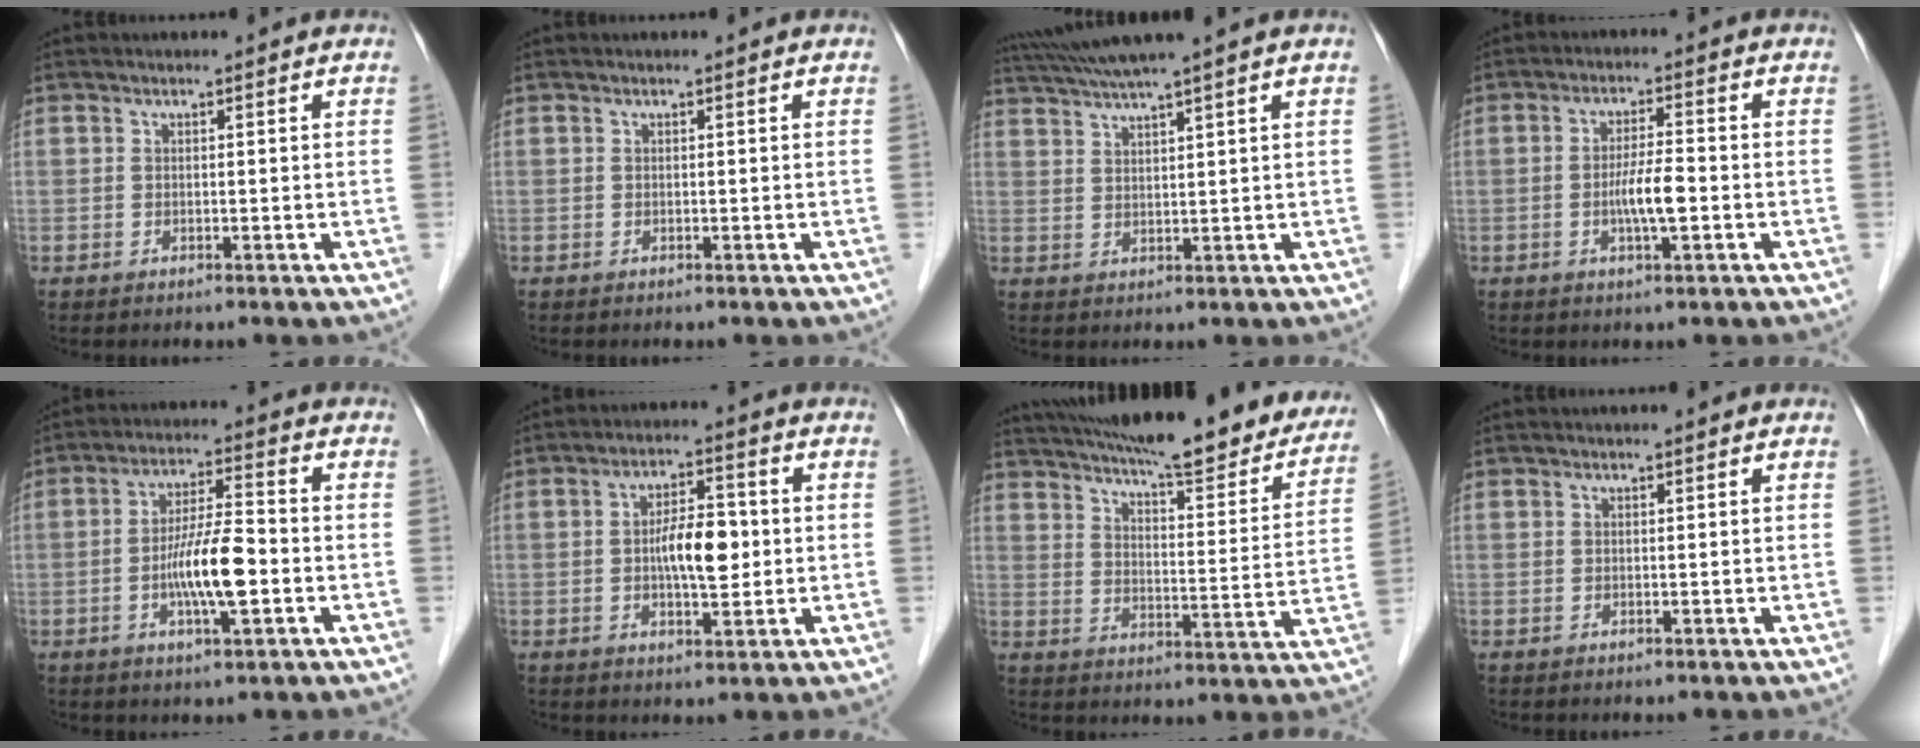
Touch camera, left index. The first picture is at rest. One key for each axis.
{"total": 0.0}
{"total": 6.0, "fx": 4.9, "fy": -1.8, "fz": 3.0, "tx": -0.058, "ty": 0.018, "tz": 0.092}
{"total": 4.7, "fx": -1.3, "fy": 0.5, "fz": 4.5, "tx": -0.089, "ty": -0.004, "tz": -0.024}
{"total": 8.6, "fx": -2.2, "fy": 1.2, "fz": 8.2, "tx": -0.157, "ty": -0.001, "tz": -0.043}
{"total": 7.0, "fx": -0.2, "fy": 2.5, "fz": 6.6, "tx": -0.121, "ty": 0.008, "tz": -0.005}
{"total": 28.7, "fx": 24.8, "fy": 5.1, "fz": 13.5, "tx": -0.214, "ty": -0.036, "tz": 0.314}
{"total": 0.0}